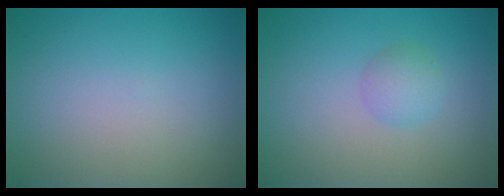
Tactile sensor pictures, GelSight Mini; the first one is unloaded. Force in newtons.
{"total": 1.7, "press": 1.7, "slide": 0.0}